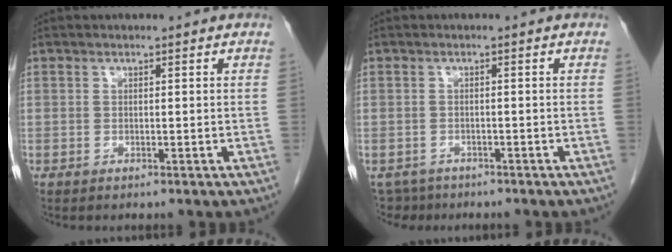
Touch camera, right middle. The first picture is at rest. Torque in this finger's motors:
{"motor_torque": [-0.35, -0.35, -0.08, -0.03]}